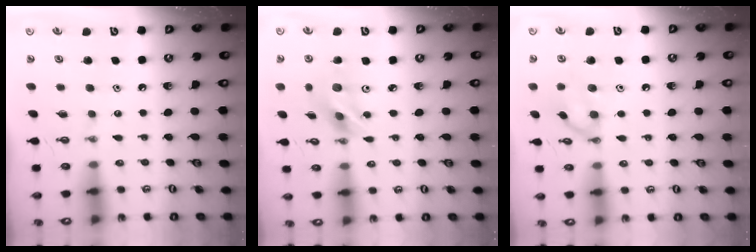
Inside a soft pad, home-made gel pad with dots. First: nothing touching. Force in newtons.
{"total": 11.4, "press": 10.9, "slide": 3.3}
{"total": 10.1, "press": 10.1, "slide": 0.1}